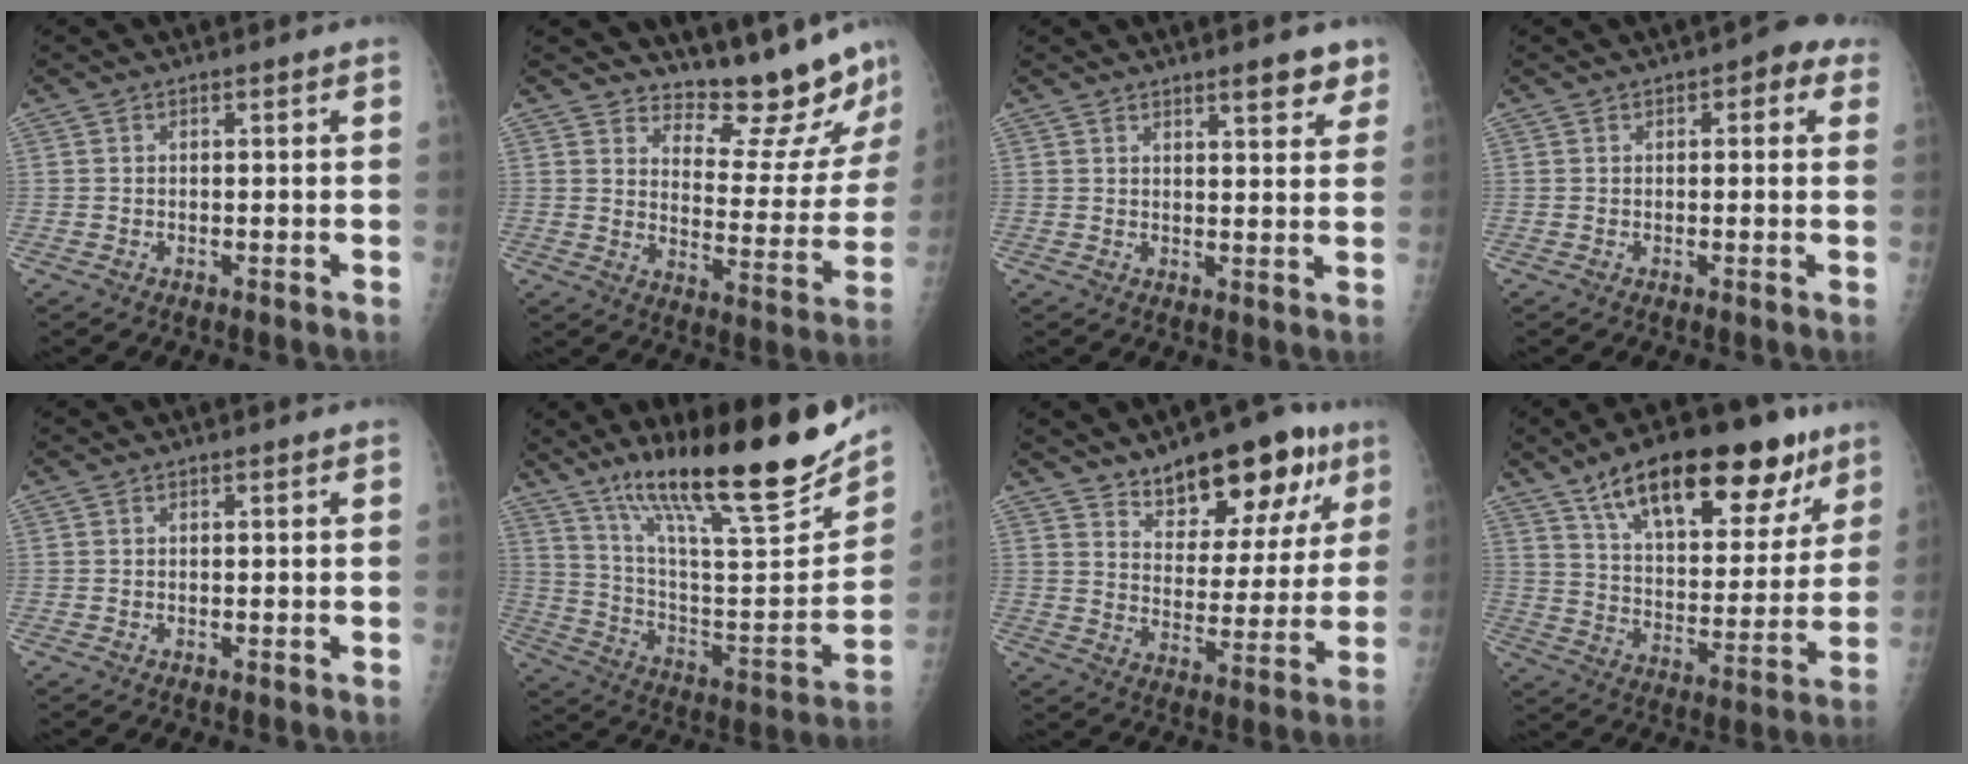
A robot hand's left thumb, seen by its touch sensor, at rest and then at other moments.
{"total": 16.0, "force": [15.0, 3.3, 4.4], "torque": [-0.021, -0.143, 0.195]}
{"total": 5.4, "force": [3.9, 1.5, 3.4], "torque": [-0.026, -0.022, 0.049]}
{"total": 4.0, "force": [1.8, 1.9, 3.0], "torque": [-0.016, 0.002, 0.011]}
{"total": 0.0}
{"total": 27.2, "force": [19.3, 5.0, 18.6], "torque": [-0.271, -0.078, 0.323]}
{"total": 16.9, "force": [10.8, 7.7, 10.5], "torque": [-0.094, -0.053, 0.162]}
{"total": 25.0, "force": [15.3, 10.6, 16.7], "torque": [-0.212, -0.032, 0.241]}